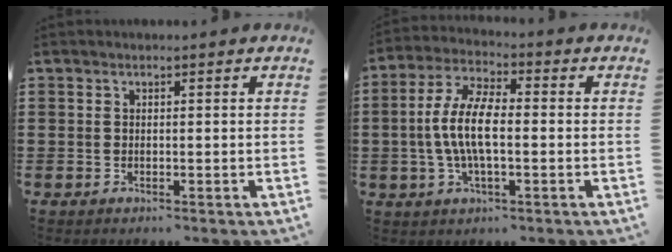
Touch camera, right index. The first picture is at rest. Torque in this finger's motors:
{"motor_torque": [2.14, 0.00, 1.05, 0.21]}